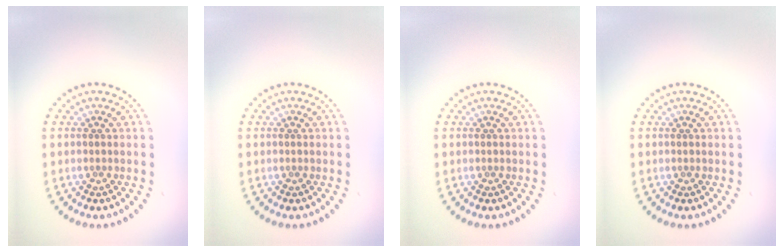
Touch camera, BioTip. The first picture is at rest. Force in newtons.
{"total": 0.0}
{"total": 0.0}
{"total": 0.0}